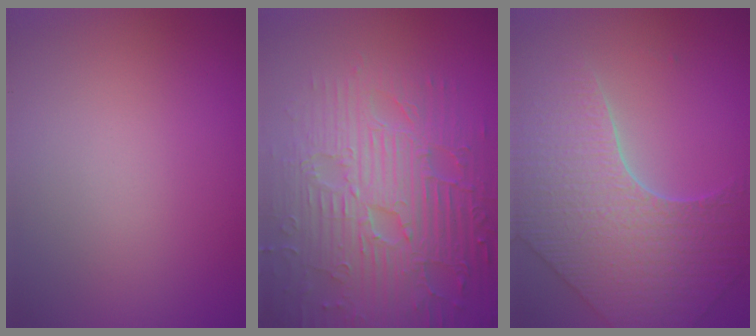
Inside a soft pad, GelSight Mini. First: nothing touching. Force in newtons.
{"total": 9.5, "press": 6.8, "slide": 6.6}
{"total": 6.4, "press": 5.7, "slide": 3.1}